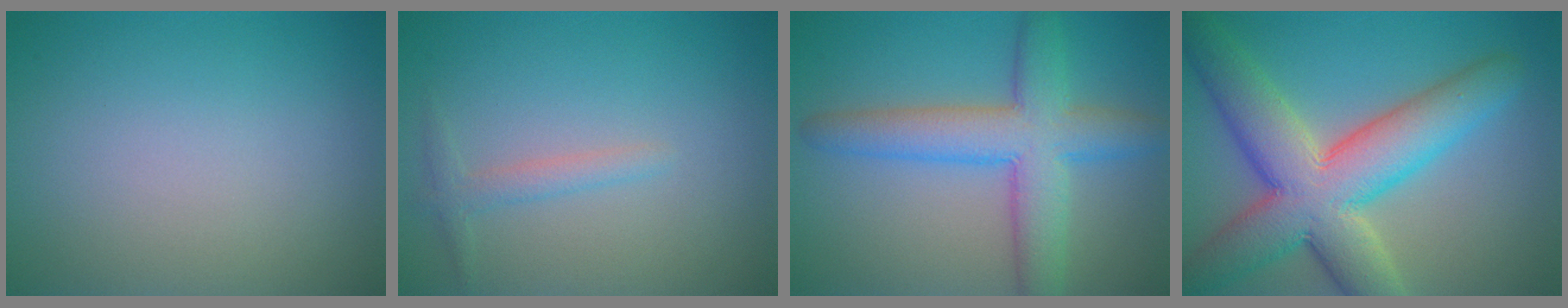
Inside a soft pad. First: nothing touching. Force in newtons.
{"total": 1.5, "press": 1.5, "slide": 0.0}
{"total": 6.8, "press": 6.8, "slide": 0.2}
{"total": 10.9, "press": 10.9, "slide": 0.6}